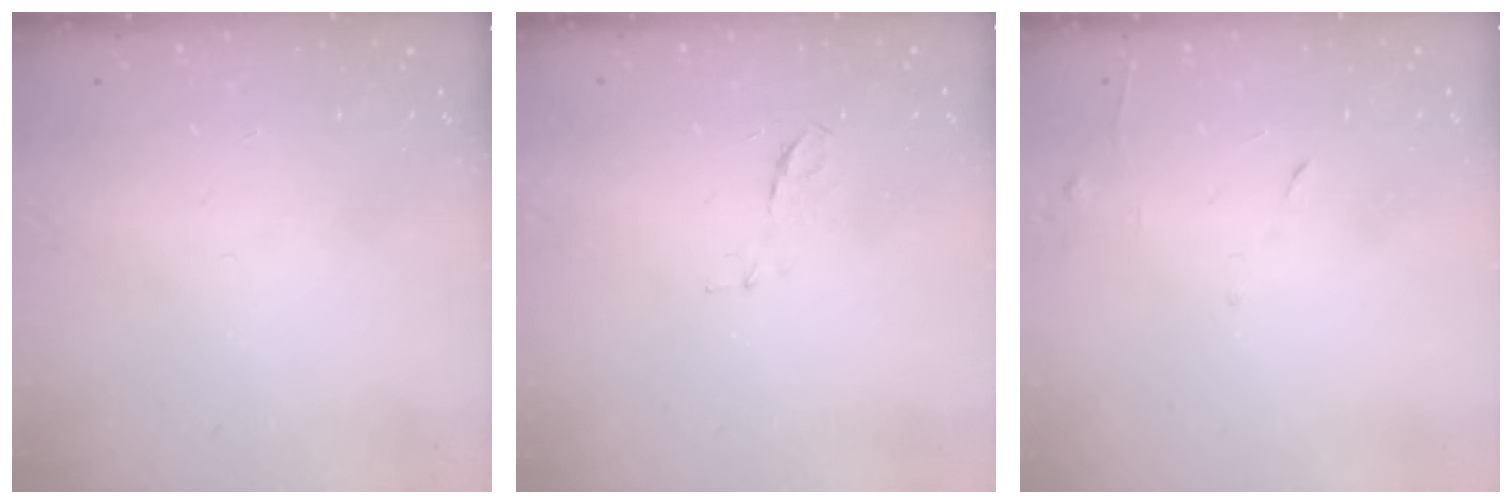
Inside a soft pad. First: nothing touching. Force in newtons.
{"total": 6.2, "press": 6.2, "slide": 0.5}
{"total": 5.1, "press": 5.1, "slide": 0.8}